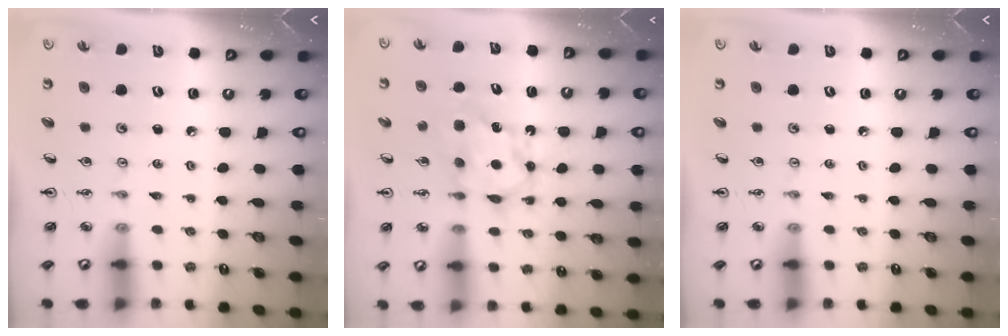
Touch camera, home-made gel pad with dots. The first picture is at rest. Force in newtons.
{"total": 6.1, "press": 6.1, "slide": 0.6}
{"total": 0.0}